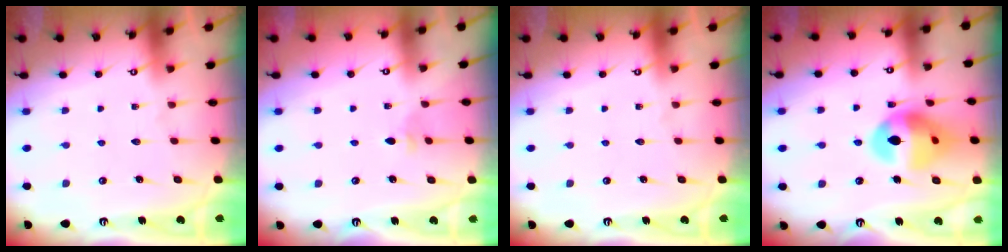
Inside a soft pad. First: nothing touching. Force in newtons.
{"total": 2.3, "press": 2.2, "slide": 0.8}
{"total": 0.0}
{"total": 14.4, "press": 13.5, "slide": 5.0}